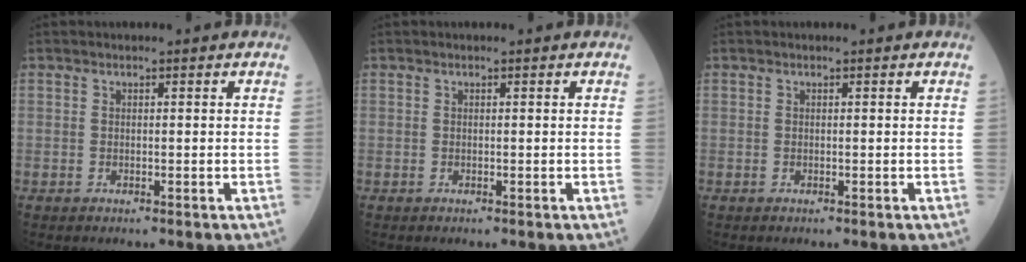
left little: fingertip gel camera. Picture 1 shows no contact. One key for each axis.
{"total": 0.0}
{"total": 0.0}